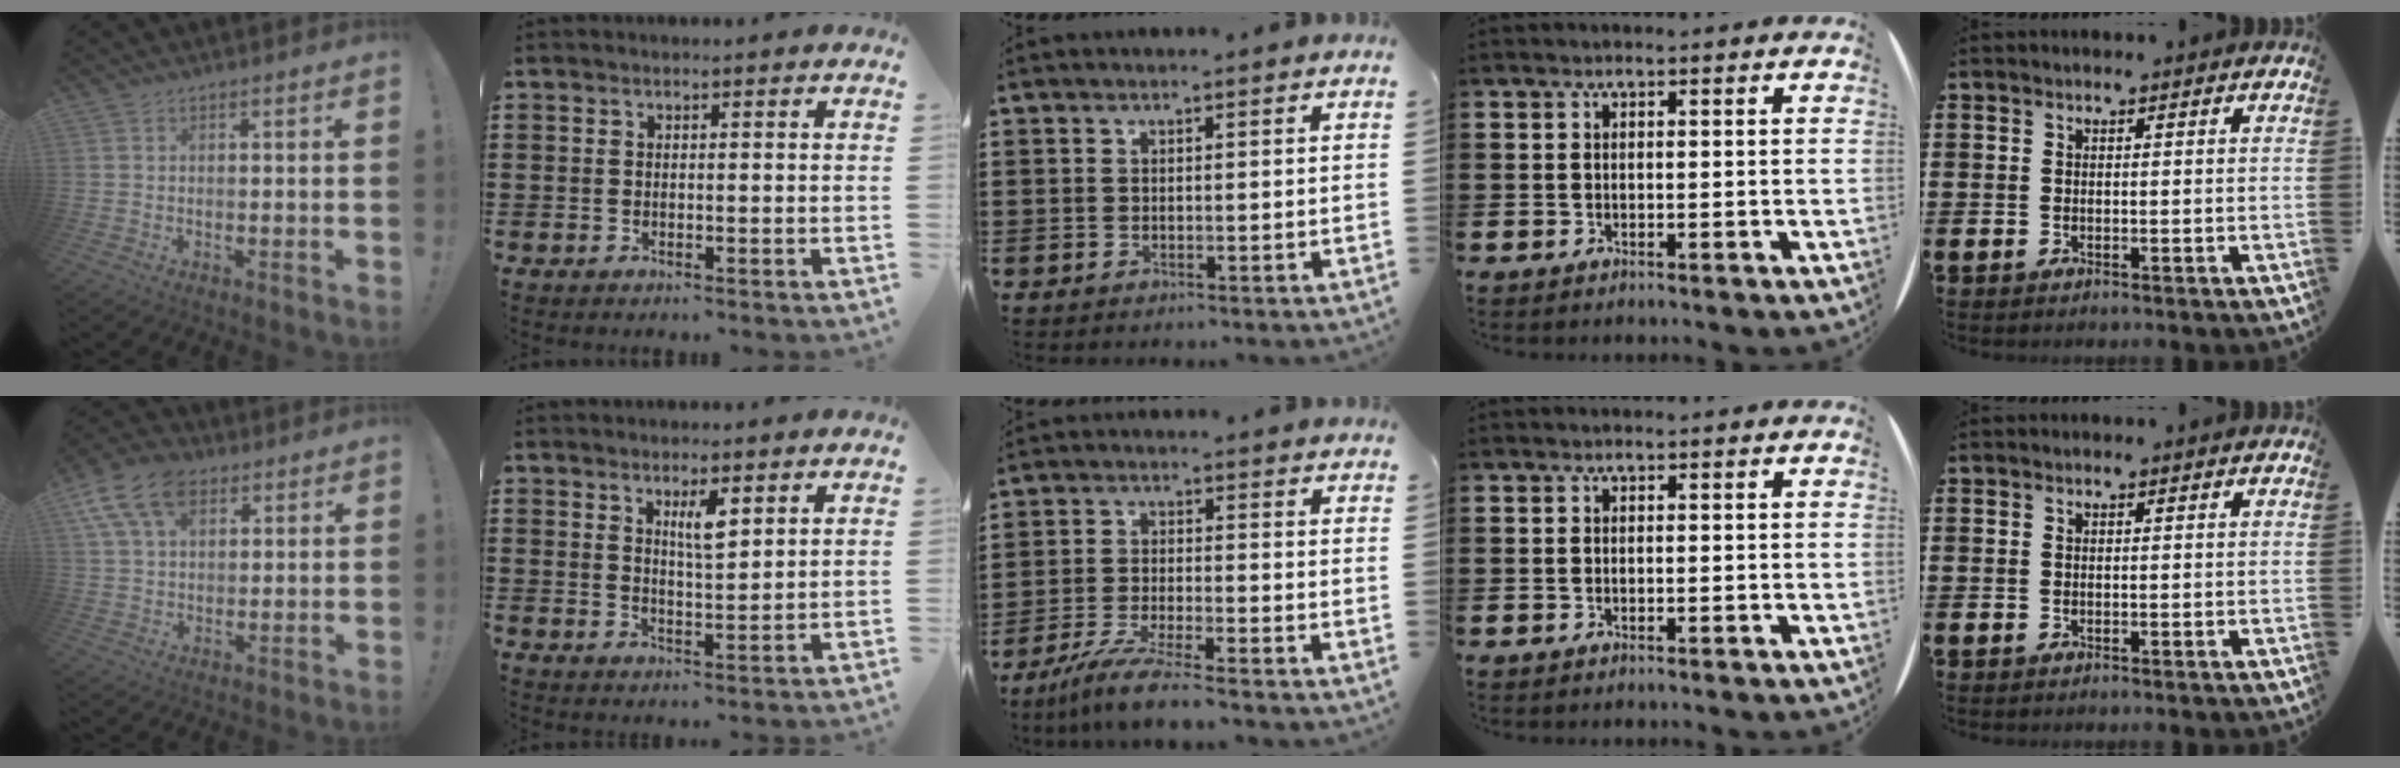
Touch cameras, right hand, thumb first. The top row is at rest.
{"thumb": {"total": 13.4, "force": [6.3, 8.8, 7.9], "torque": [-0.141, -0.017, 0.121]}, "index": {"total": 3.7, "force": [2.1, 0.9, 3.0], "torque": [-0.055, 0.002, 0.033]}, "middle": {"total": 6.2, "force": [-5.3, -0.3, 3.1], "torque": [-0.076, -0.021, -0.106]}}